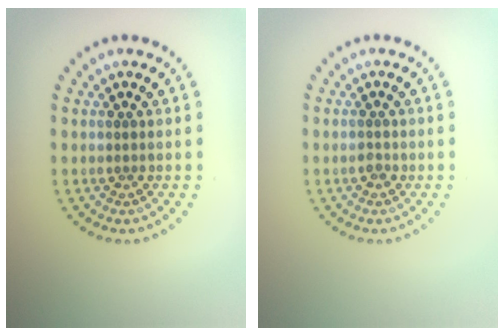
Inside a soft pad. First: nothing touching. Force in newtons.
{"total": 0.9, "press": 0.9, "slide": 0.0}